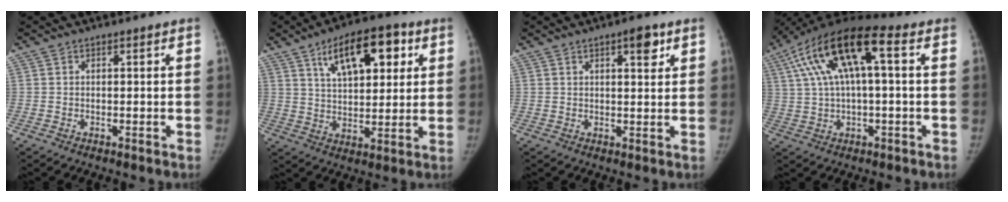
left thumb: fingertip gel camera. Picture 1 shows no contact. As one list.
[{"total": 14.9, "force": [6.5, 6.9, 11.5], "torque": [-0.142, -0.008, 0.104]}, {"total": 4.3, "force": [2.3, 1.5, 3.3], "torque": [-0.034, -0.010, 0.031]}, {"total": 16.7, "force": [4.5, 5.7, 15.0], "torque": [-0.291, 0.039, 0.074]}]